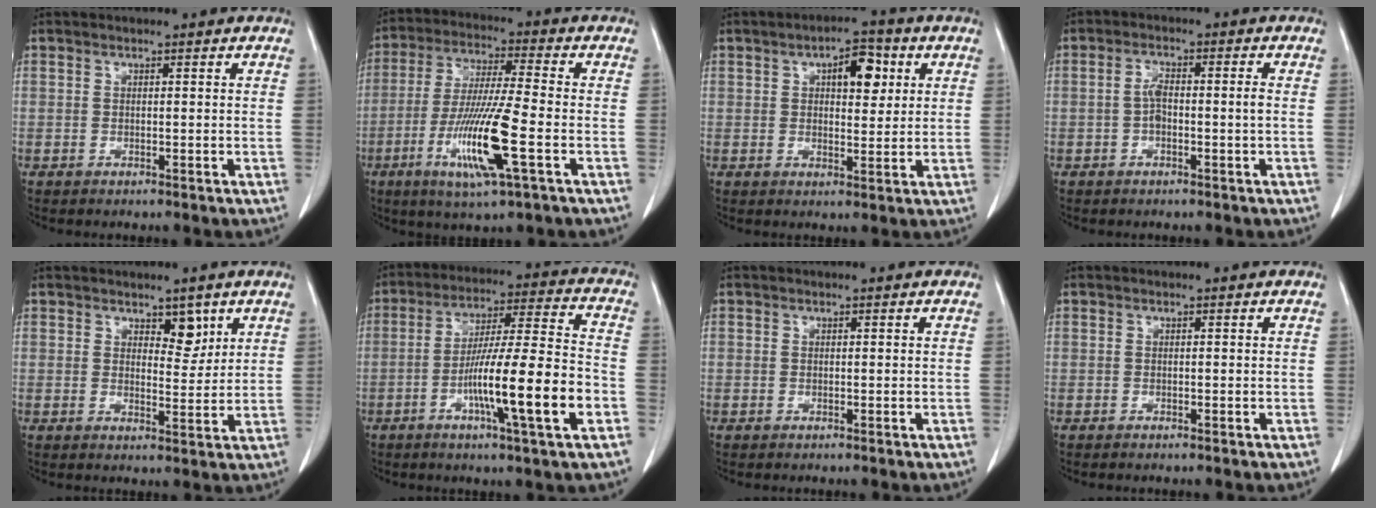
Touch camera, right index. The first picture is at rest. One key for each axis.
{"total": 13.4, "fx": -4.4, "fy": 0.2, "fz": 12.7, "tx": -0.252, "ty": -0.022, "tz": -0.085}
{"total": 6.4, "fx": 2.2, "fy": 2.8, "fz": 5.3, "tx": -0.077, "ty": 0.013, "tz": 0.033}
{"total": 3.4, "fx": -0.6, "fy": 0.6, "fz": 3.3, "tx": -0.064, "ty": 0.010, "tz": -0.011}
{"total": 3.7, "fx": 2.3, "fy": 1.8, "fz": 2.3, "tx": -0.024, "ty": -0.007, "tz": 0.037}
{"total": 15.6, "fx": -5.1, "fy": 0.2, "fz": 14.8, "tx": -0.252, "ty": -0.003, "tz": -0.087}
{"total": 0.0}
{"total": 0.0}